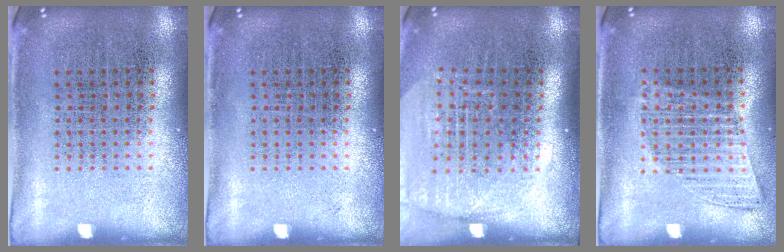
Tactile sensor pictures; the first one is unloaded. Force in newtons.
{"total": 0.0}
{"total": 1.8, "press": 1.6, "slide": 0.9}
{"total": 0.9, "press": 0.9, "slide": 0.3}